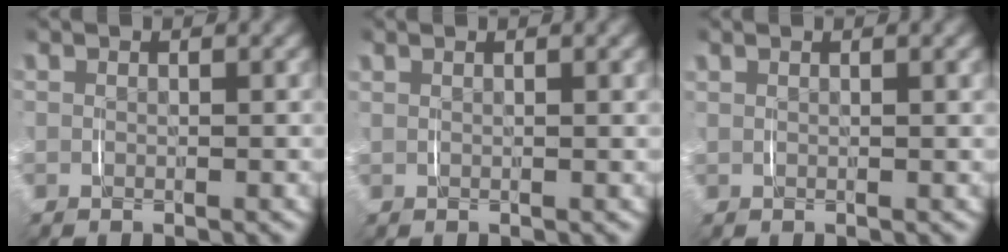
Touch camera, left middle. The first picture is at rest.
{"total": 1.2, "force": [0.8, 0.1, 0.9], "torque": [-0.013, 0.007, 0.013]}
{"total": 1.2, "force": [0.8, 0.2, 0.9], "torque": [-0.013, 0.008, 0.013]}